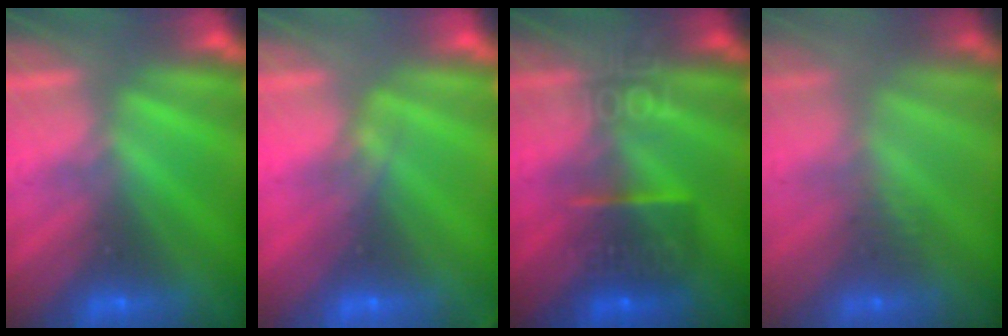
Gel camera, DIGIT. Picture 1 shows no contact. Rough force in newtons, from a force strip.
{"total": 2.8}
{"total": 8.3}
{"total": 2.6}